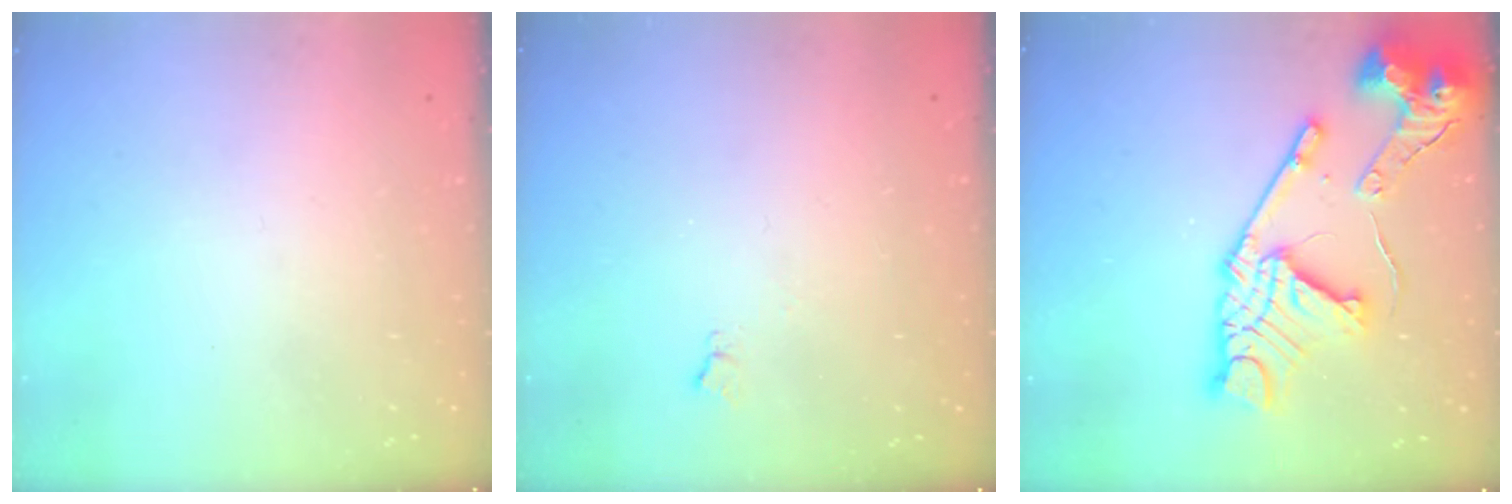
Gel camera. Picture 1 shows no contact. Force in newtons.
{"total": 2.8, "press": 2.8, "slide": 0.6}
{"total": 23.2, "press": 23.1, "slide": 2.1}